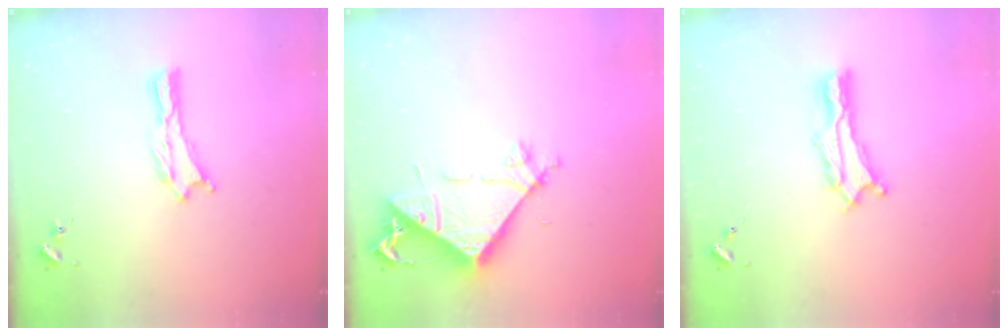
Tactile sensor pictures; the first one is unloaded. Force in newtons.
{"total": 7.8, "press": 7.7, "slide": 1.2}
{"total": 2.2, "press": 2.2, "slide": 0.3}